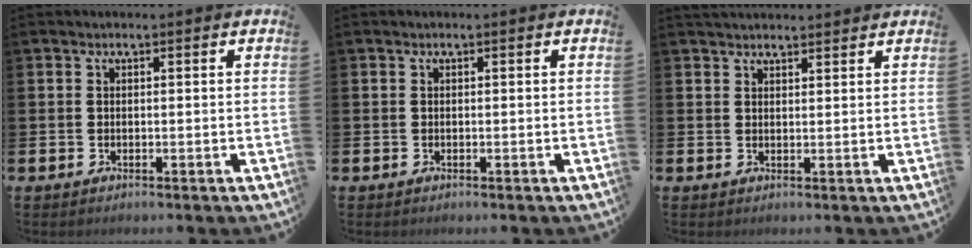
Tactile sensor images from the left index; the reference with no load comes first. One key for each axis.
{"total": 0.0}
{"total": 2.4, "fx": 2.3, "fy": 0.4, "fz": 0.1, "tx": 0.001, "ty": -0.010, "tz": 0.042}